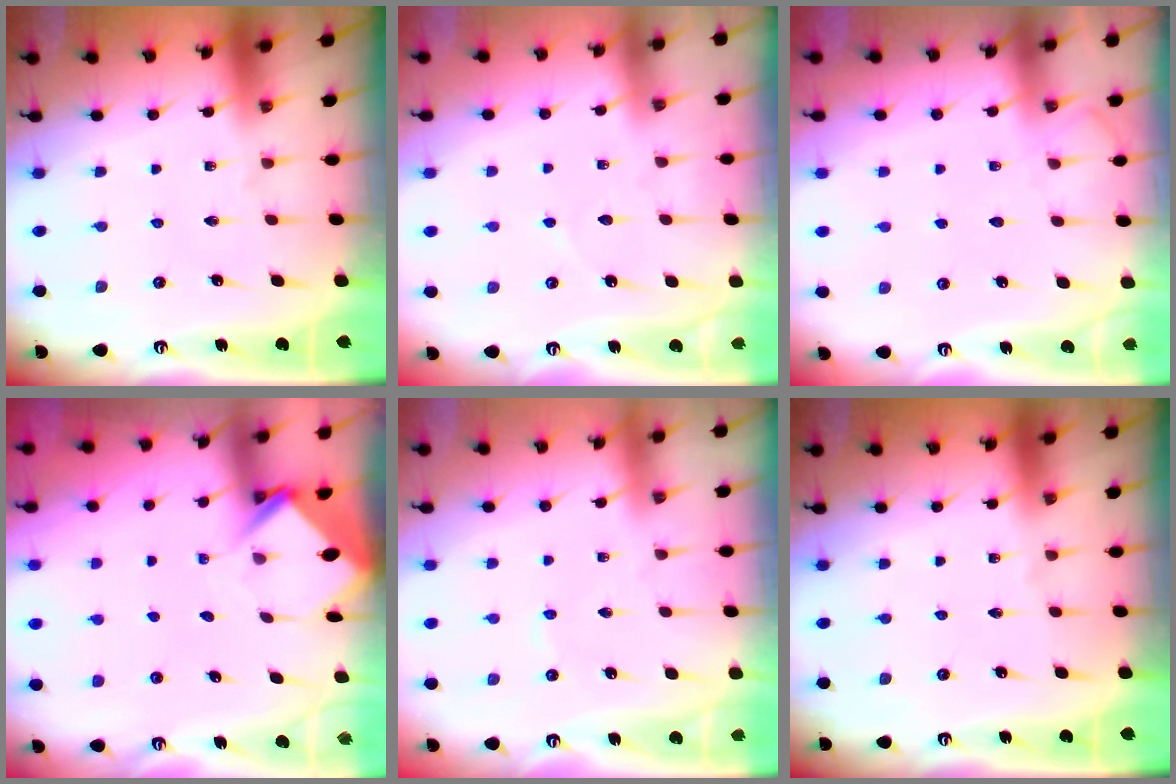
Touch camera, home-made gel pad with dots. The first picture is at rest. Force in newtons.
{"total": 2.9, "press": 2.9, "slide": 0.3}
{"total": 5.9, "press": 5.9, "slide": 0.8}
{"total": 3.9, "press": 3.9, "slide": 0.1}
{"total": 1.5, "press": 1.4, "slide": 0.2}
{"total": 0.0}